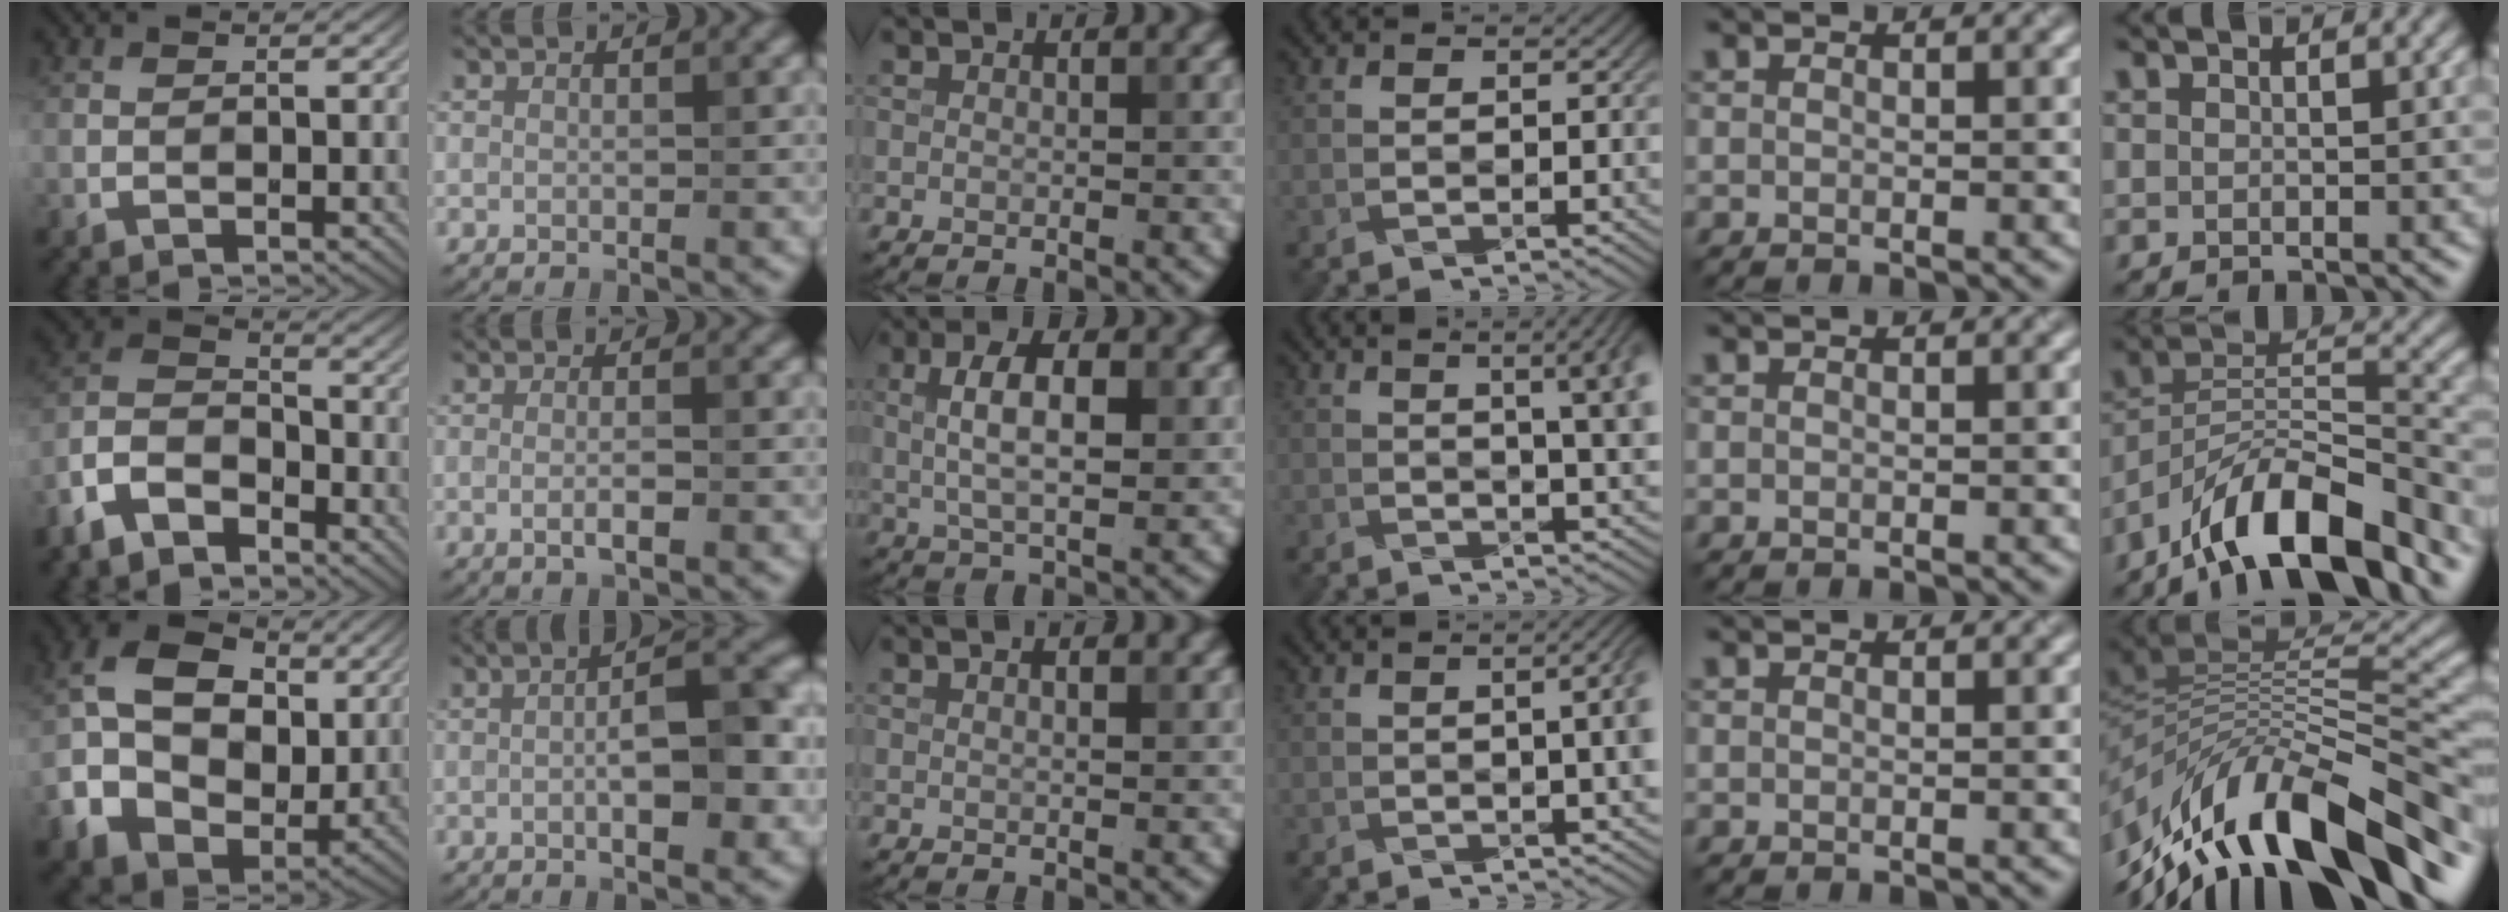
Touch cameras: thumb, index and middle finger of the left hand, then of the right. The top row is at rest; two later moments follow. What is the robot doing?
{"motion": "wrap", "object": "scarf"}